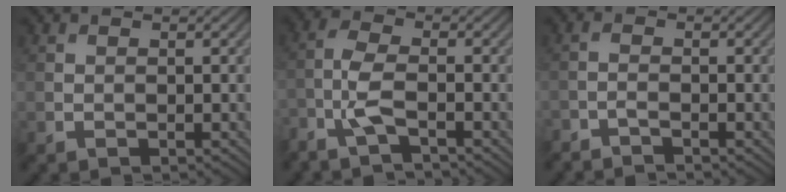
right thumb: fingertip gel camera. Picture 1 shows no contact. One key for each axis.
{"total": 4.1, "fx": -2.4, "fy": 1.3, "fz": 3.0, "tx": -0.074, "ty": 0.002, "tz": -0.062}
{"total": 1.7, "fx": -1.6, "fy": 0.2, "fz": 0.6, "tx": -0.016, "ty": -0.003, "tz": -0.040}